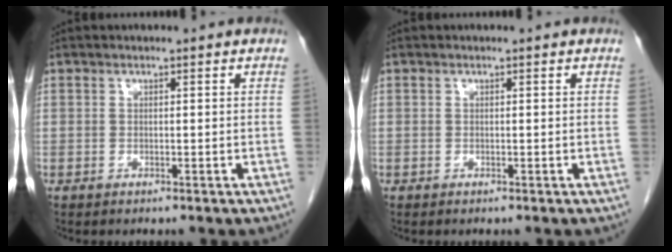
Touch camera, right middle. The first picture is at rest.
{"total": 0.0}